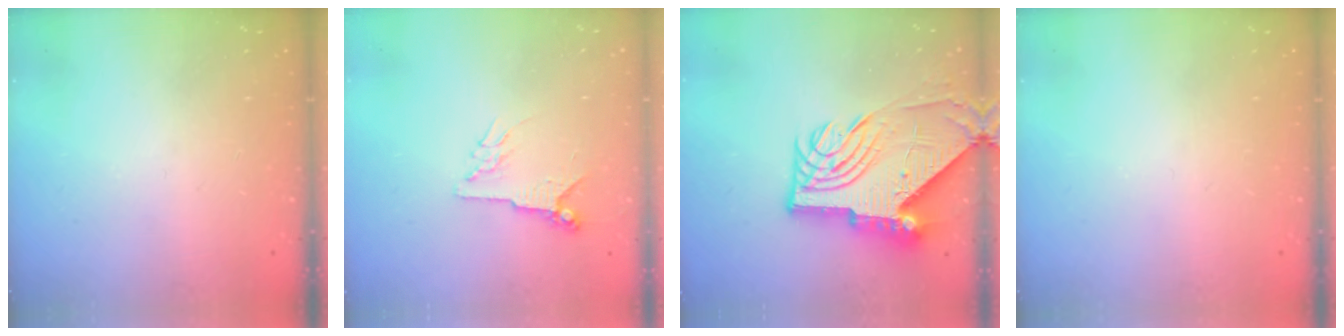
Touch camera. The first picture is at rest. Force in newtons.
{"total": 5.1, "press": 5.1, "slide": 0.8}
{"total": 14.6, "press": 14.5, "slide": 1.6}
{"total": 0.0}